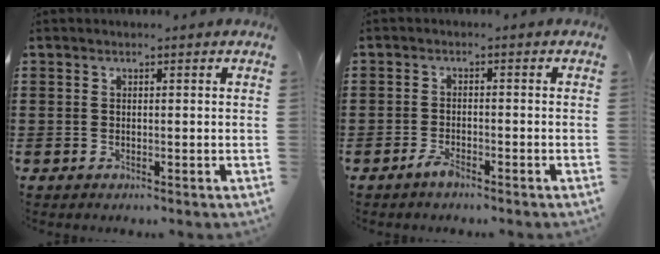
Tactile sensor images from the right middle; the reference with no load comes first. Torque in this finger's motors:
{"motor_torque": [-0.03, 0.27, 0.14, 0.02]}